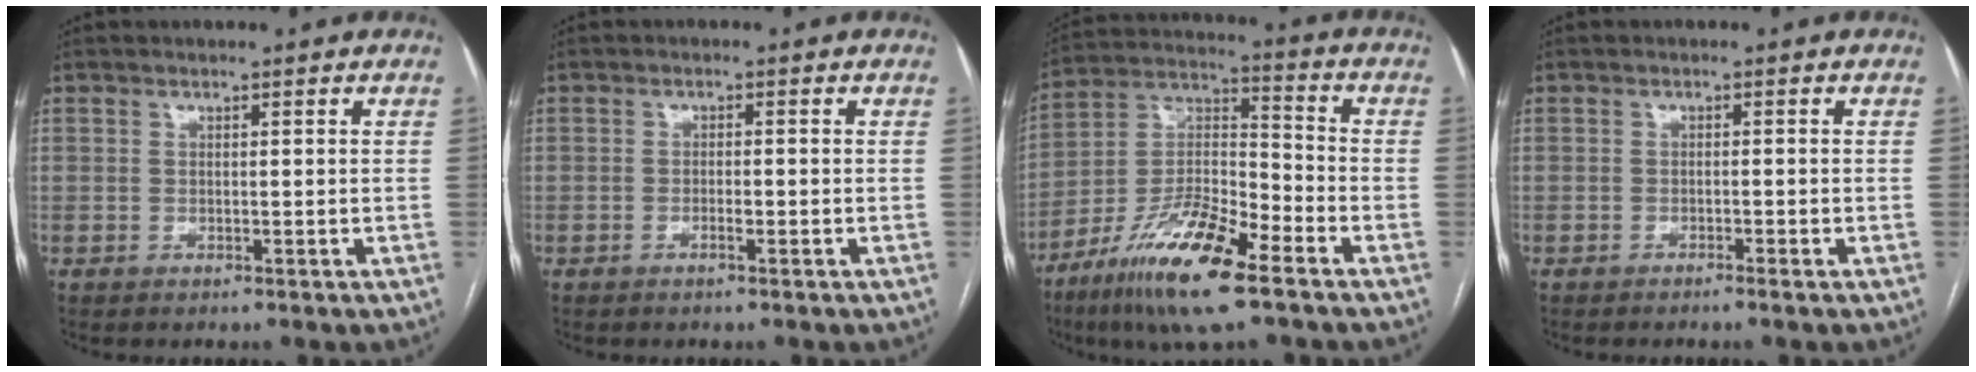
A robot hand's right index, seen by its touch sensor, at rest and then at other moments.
{"total": 1.3, "force": [-0.7, 0.1, 1.1], "torque": [-0.021, 0.001, -0.014]}
{"total": 15.8, "force": [-9.7, 2.7, 12.1], "torque": [-0.236, -0.011, -0.177]}
{"total": 1.0, "force": [-0.8, -0.2, 0.6], "torque": [-0.012, 0.001, -0.014]}